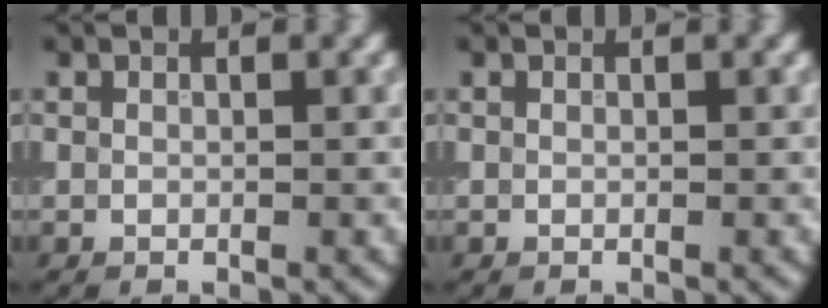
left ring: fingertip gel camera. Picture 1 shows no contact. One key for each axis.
{"total": 0.0}